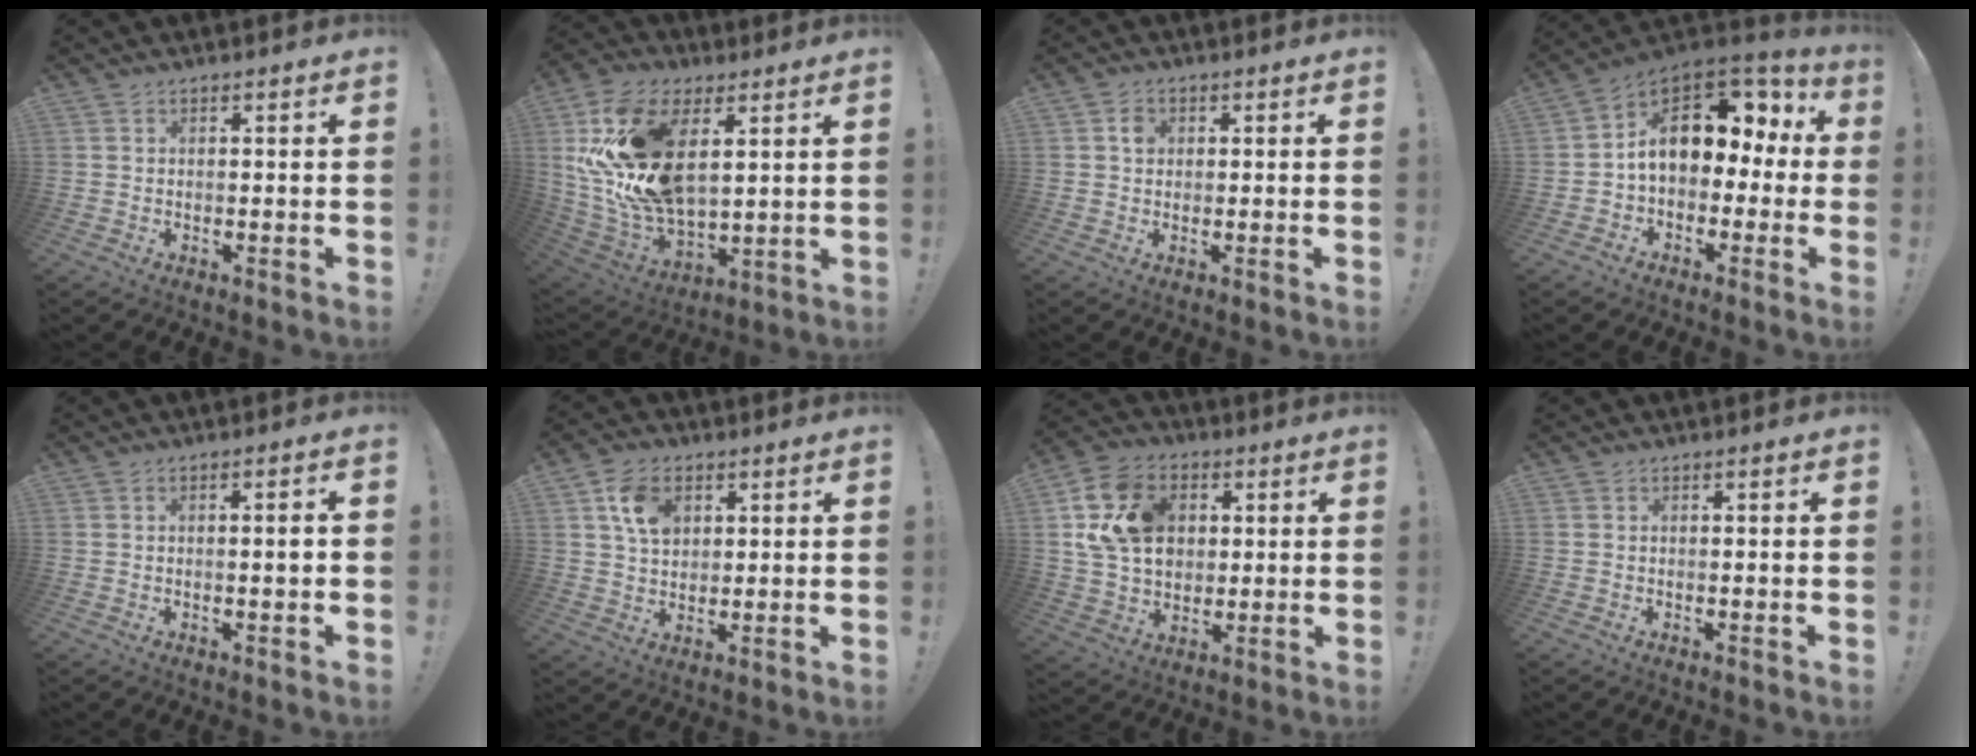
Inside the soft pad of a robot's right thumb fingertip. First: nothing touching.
{"total": 23.6, "force": [7.4, 14.5, 17.1], "torque": [-0.337, -0.029, 0.143]}
{"total": 2.4, "force": [0.5, 2.1, 1.1], "torque": [-0.004, -0.001, 0.004]}
{"total": 13.1, "force": [4.1, 9.3, 8.2], "torque": [-0.100, -0.026, 0.076]}
{"total": 2.6, "force": [0.1, 0.0, 2.6], "torque": [-0.038, -0.003, -0.001]}
{"total": 9.1, "force": [3.8, 6.6, 5.0], "torque": [-0.070, -0.004, 0.073]}
{"total": 18.2, "force": [4.4, 14.0, 10.7], "torque": [-0.173, -0.012, 0.087]}
{"total": 0.0}